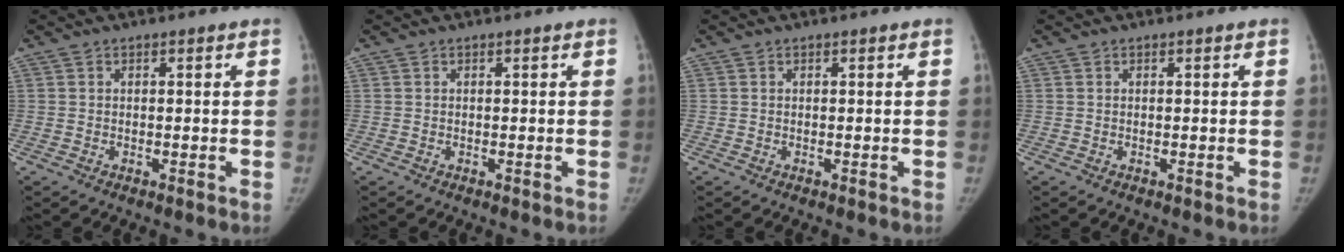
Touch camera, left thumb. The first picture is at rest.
{"total": 0.0}
{"total": 0.0}
{"total": 0.0}